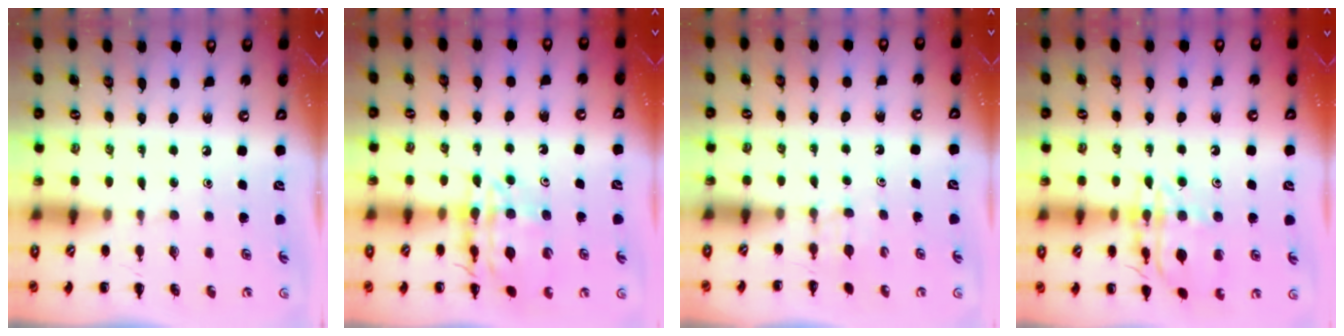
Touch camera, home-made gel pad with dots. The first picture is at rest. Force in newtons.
{"total": 13.0, "press": 12.6, "slide": 3.1}
{"total": 2.9, "press": 2.7, "slide": 1.1}
{"total": 13.6, "press": 13.5, "slide": 1.2}